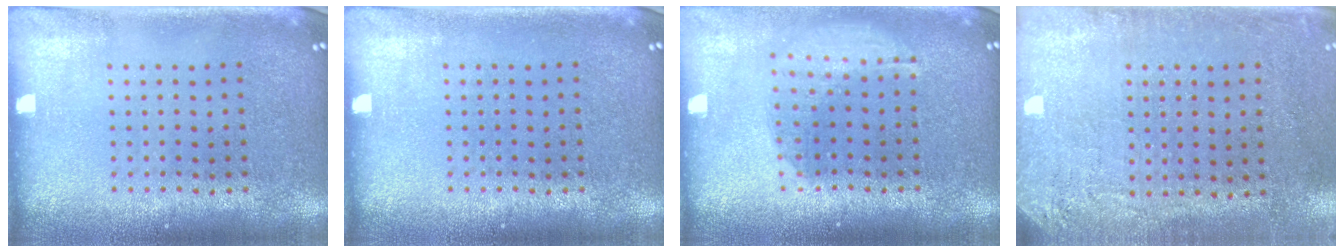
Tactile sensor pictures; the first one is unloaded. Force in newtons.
{"total": 0.0}
{"total": 1.5, "press": 1.3, "slide": 0.9}
{"total": 2.7, "press": 2.3, "slide": 1.4}